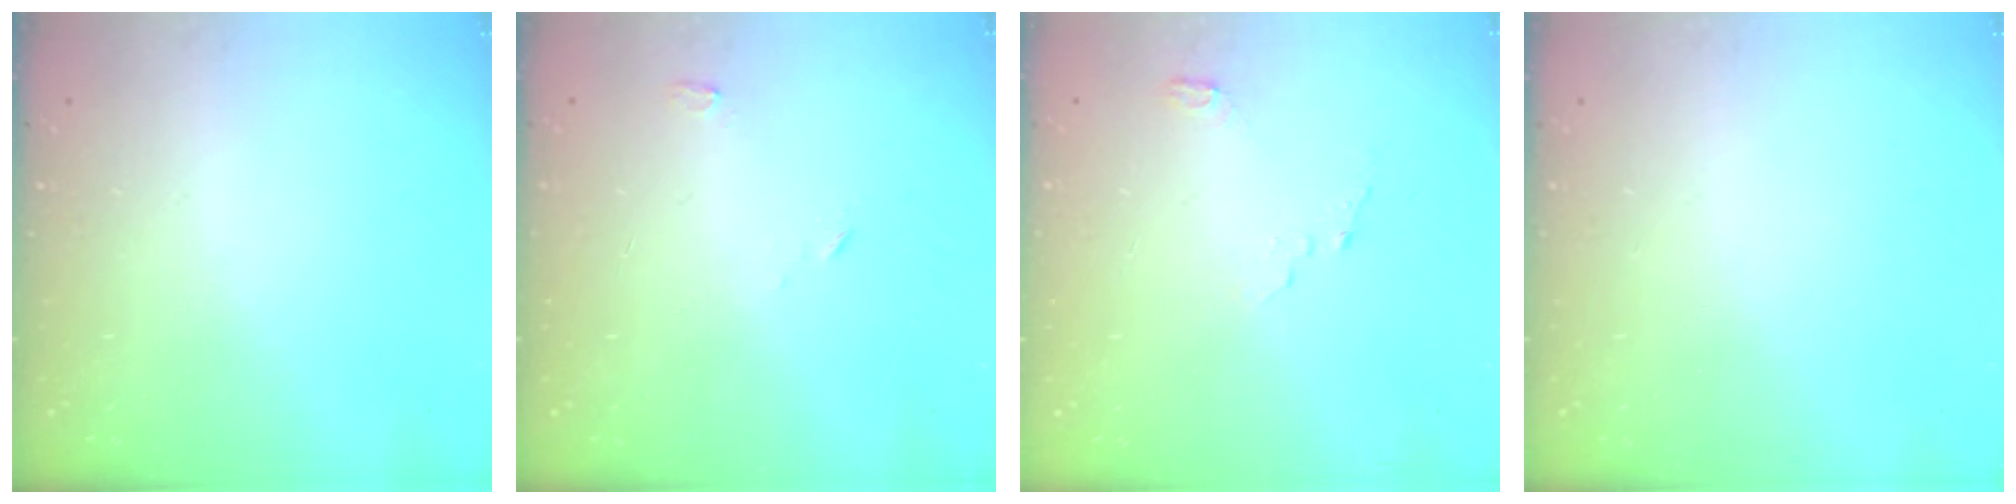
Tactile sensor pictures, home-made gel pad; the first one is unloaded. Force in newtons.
{"total": 2.8, "press": 2.8, "slide": 0.2}
{"total": 5.6, "press": 5.6, "slide": 0.4}
{"total": 0.0}